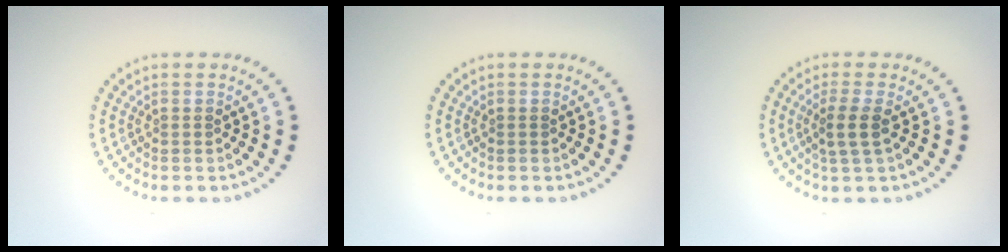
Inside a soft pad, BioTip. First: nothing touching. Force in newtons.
{"total": 0.0}
{"total": 2.2, "press": 1.9, "slide": 1.2}